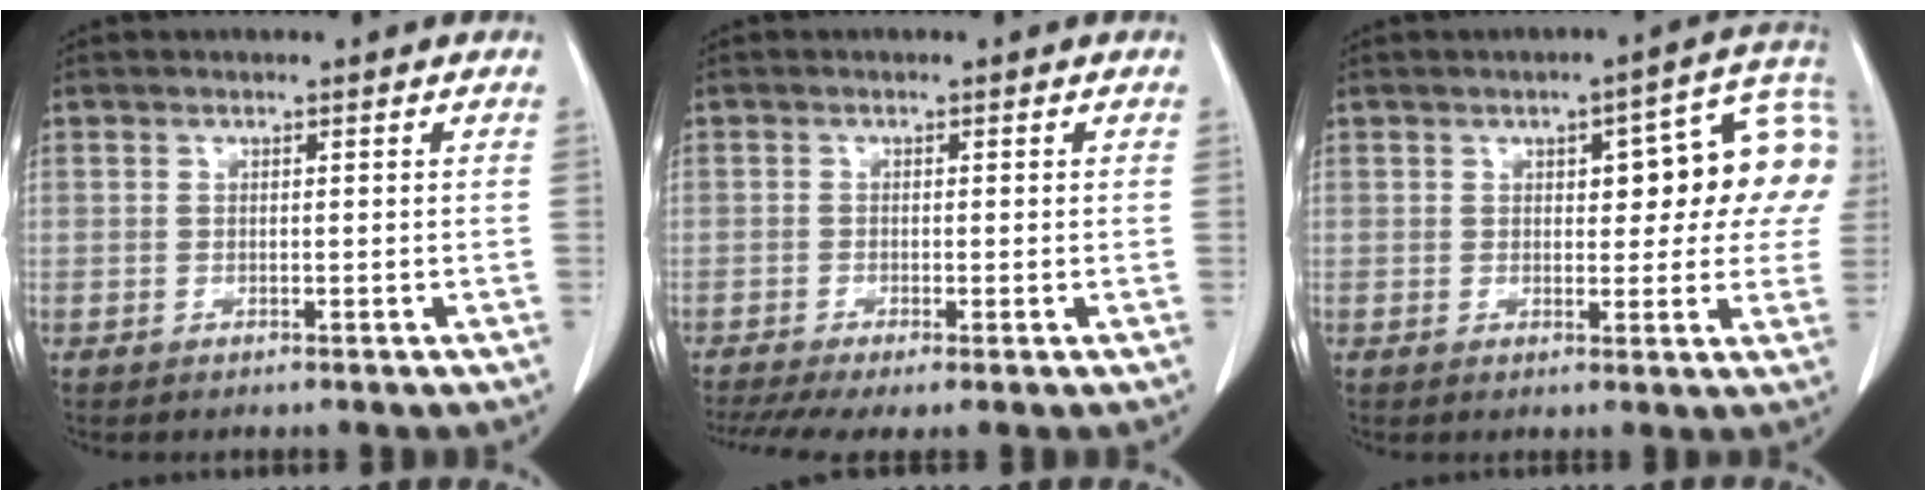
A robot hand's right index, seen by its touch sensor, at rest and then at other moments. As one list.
[{"total": 5.9, "force": [-3.7, 1.2, 4.4], "torque": [-0.080, -0.011, -0.067]}, {"total": 12.6, "force": [2.8, 4.6, 11.4], "torque": [-0.128, 0.035, 0.030]}]